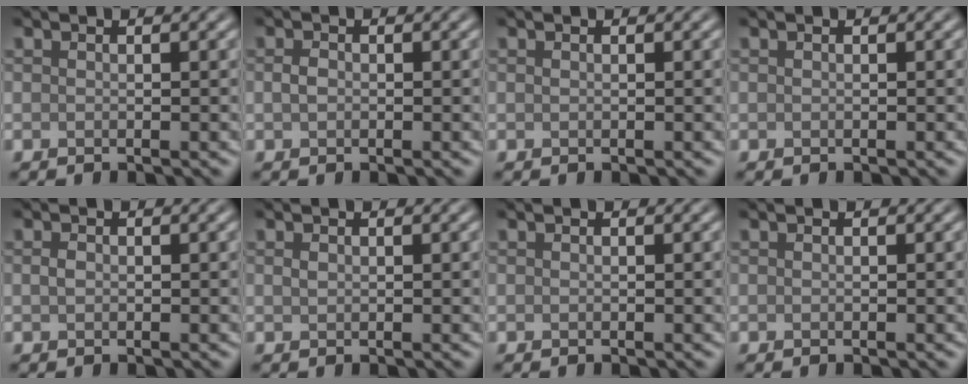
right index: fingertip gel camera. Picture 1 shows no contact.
{"total": 1.0, "force": [-0.1, 0.8, 0.7], "torque": [-0.016, -0.001, -0.003]}
{"total": 0.0}
{"total": 0.0}
{"total": 0.7, "force": [0.0, 0.5, 0.5], "torque": [-0.012, -0.001, 0.000]}
{"total": 0.5, "force": [0.2, 0.3, 0.3], "torque": [-0.009, 0.001, 0.005]}
{"total": 0.0}
{"total": 0.0}